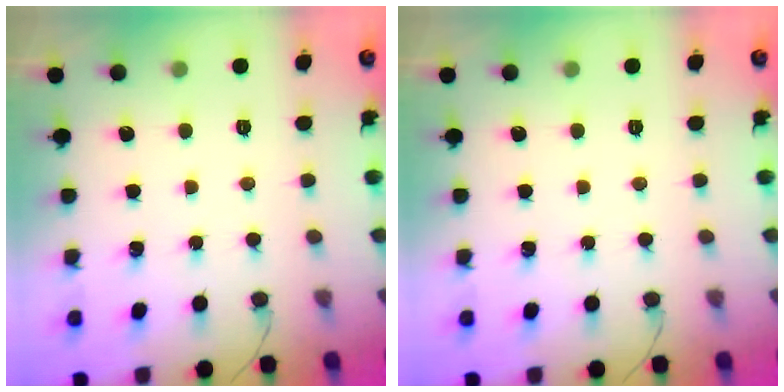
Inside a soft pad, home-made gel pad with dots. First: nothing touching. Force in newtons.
{"total": 0.0}